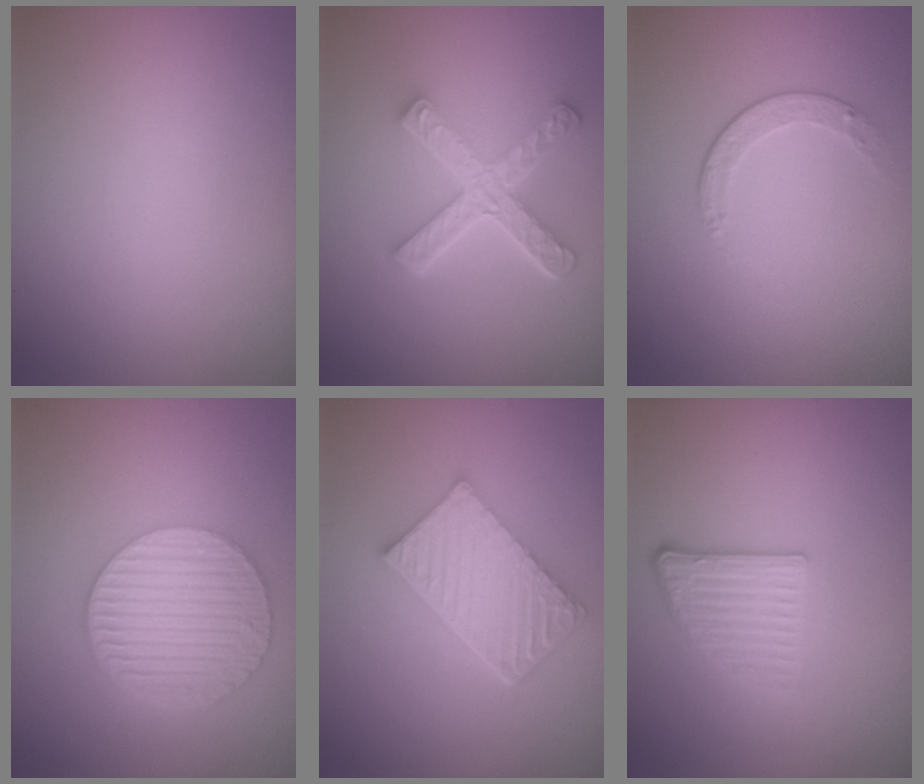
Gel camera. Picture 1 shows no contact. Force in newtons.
{"total": 5.3, "press": 3.7, "slide": 3.8}
{"total": 1.6, "press": 1.2, "slide": 1.1}
{"total": 6.5, "press": 4.3, "slide": 4.8}
{"total": 6.1, "press": 4.4, "slide": 4.2}
{"total": 3.8, "press": 2.6, "slide": 2.8}